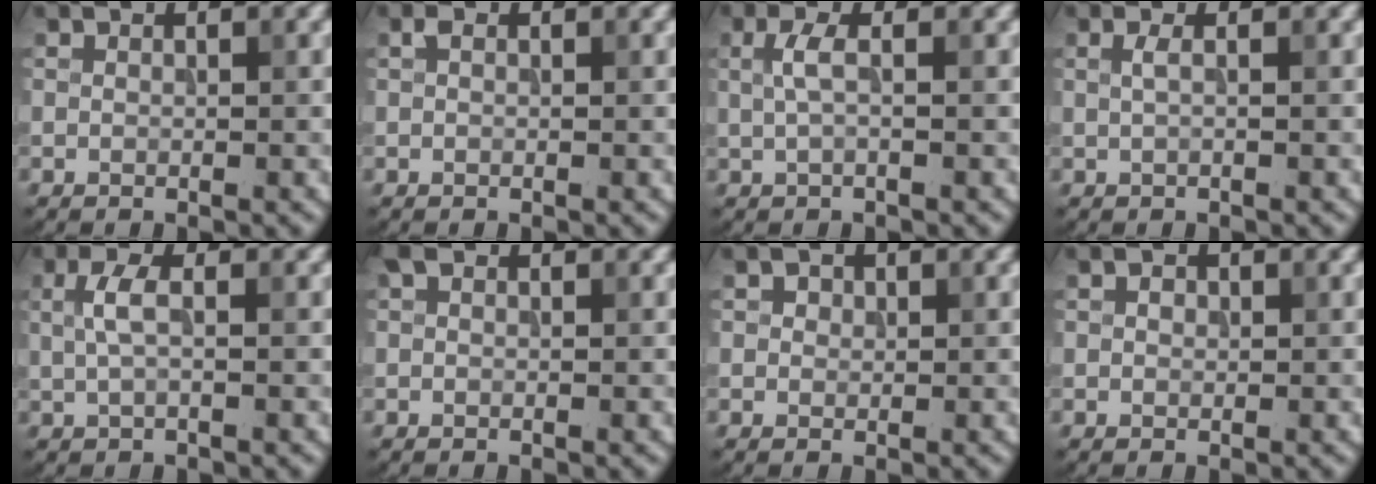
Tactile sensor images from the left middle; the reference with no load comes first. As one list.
[{"total": 0.7, "force": [0.3, 0.4, 0.4], "torque": [-0.006, 0.001, 0.002]}, {"total": 1.8, "force": [0.3, 0.5, 1.7], "torque": [-0.039, 0.004, 0.004]}, {"total": 0.9, "force": [0.2, 0.2, 0.9], "torque": [-0.019, 0.002, 0.002]}, {"total": 2.2, "force": [0.3, 0.7, 2.0], "torque": [-0.045, 0.005, 0.004]}, {"total": 0.9, "force": [0.3, 0.6, 0.6], "torque": [-0.008, 0.006, 0.002]}, {"total": 1.0, "force": [0.5, 0.8, 0.4], "torque": [-0.004, -0.003, 0.001]}, {"total": 0.7, "force": [0.1, 0.5, 0.3], "torque": [-0.005, -0.001, 0.000]}]